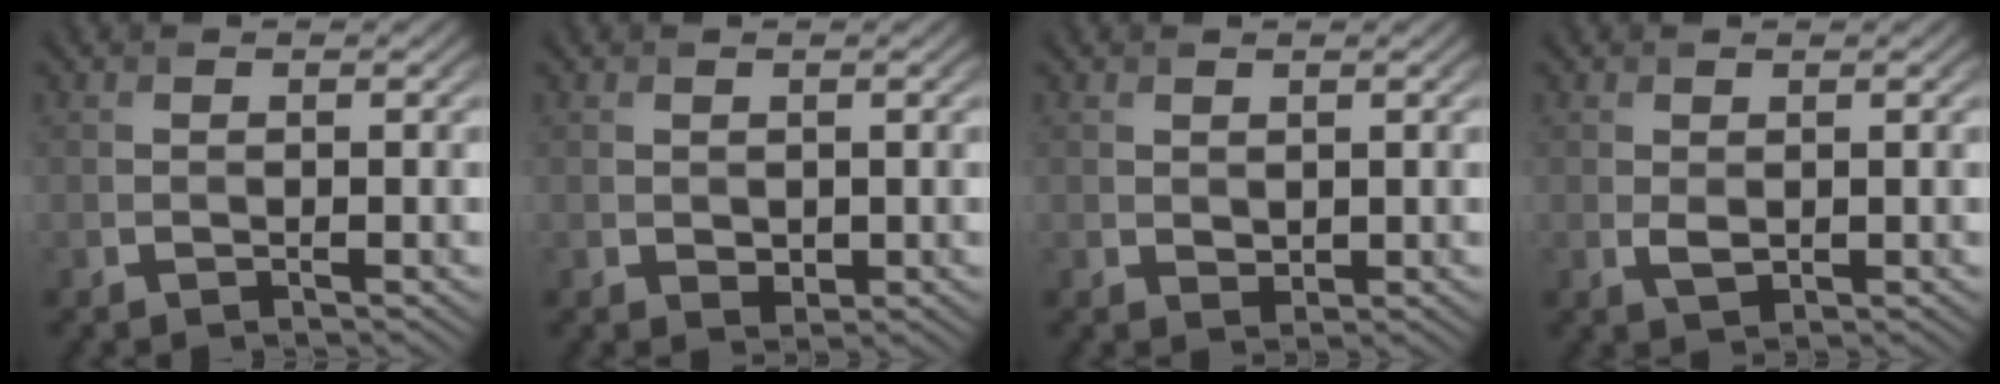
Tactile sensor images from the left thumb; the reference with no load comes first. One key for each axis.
{"total": 1.2, "fx": 0.2, "fy": 0.9, "fz": 0.7, "tx": -0.015, "ty": -0.006, "tz": 0.008}
{"total": 1.1, "fx": 0.6, "fy": 0.8, "fz": 0.6, "tx": -0.013, "ty": -0.006, "tz": 0.016}
{"total": 1.5, "fx": 0.2, "fy": 0.9, "fz": 1.2, "tx": -0.027, "ty": -0.004, "tz": 0.009}